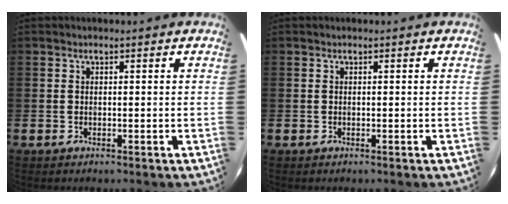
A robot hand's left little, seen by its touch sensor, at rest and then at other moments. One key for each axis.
{"total": 0.0}